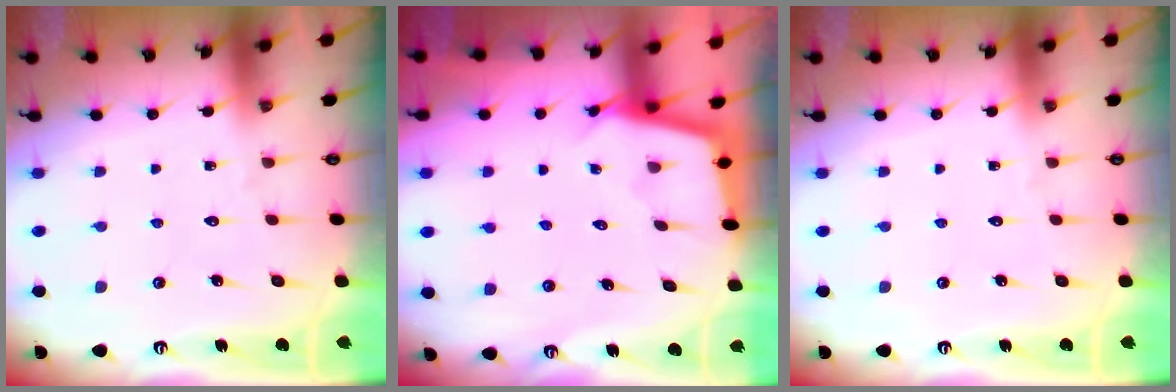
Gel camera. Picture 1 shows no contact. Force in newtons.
{"total": 2.5, "press": 2.5, "slide": 0.2}
{"total": 0.0}